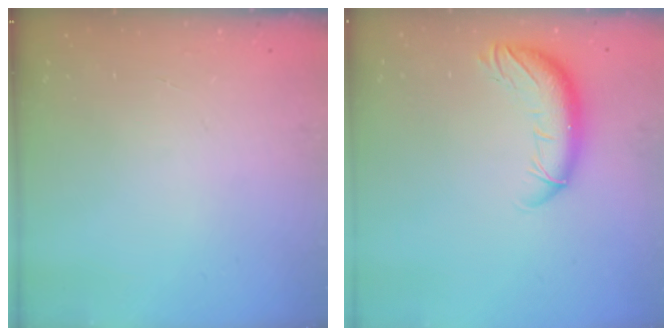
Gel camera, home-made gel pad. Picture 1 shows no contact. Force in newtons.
{"total": 10.8, "press": 10.6, "slide": 1.9}